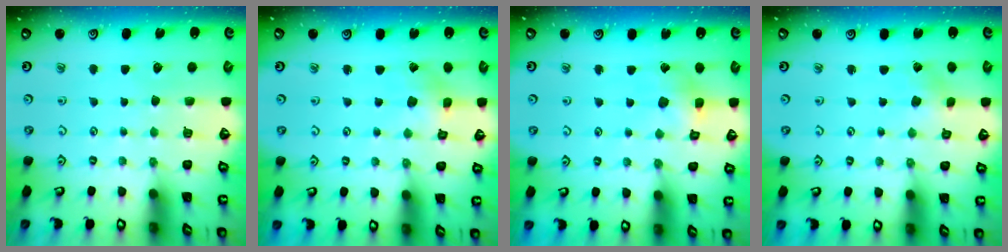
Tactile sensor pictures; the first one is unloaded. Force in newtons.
{"total": 1.5, "press": 1.4, "slide": 0.2}
{"total": 4.9, "press": 4.9, "slide": 0.7}
{"total": 0.8, "press": 0.7, "slide": 0.2}